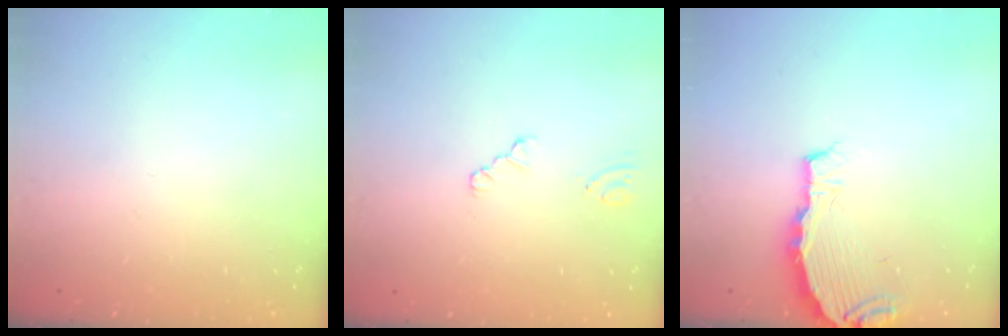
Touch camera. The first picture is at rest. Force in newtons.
{"total": 0.7, "press": 0.7, "slide": 0.2}
{"total": 4.5, "press": 4.5, "slide": 0.4}